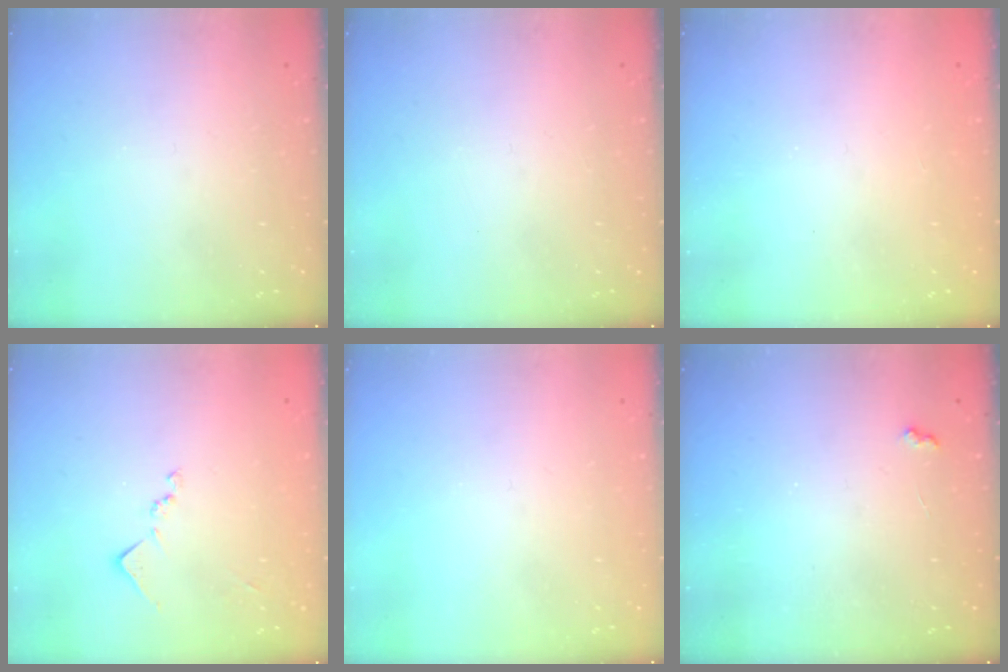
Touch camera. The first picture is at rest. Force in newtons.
{"total": 0.0}
{"total": 0.9, "press": 0.9, "slide": 0.4}
{"total": 9.2, "press": 9.2, "slide": 0.4}
{"total": 0.0}
{"total": 3.6, "press": 3.6, "slide": 0.6}